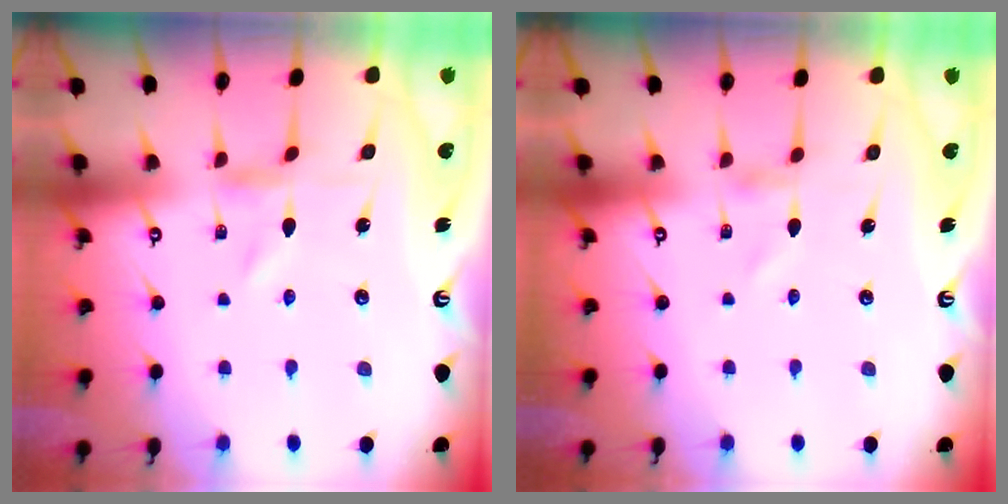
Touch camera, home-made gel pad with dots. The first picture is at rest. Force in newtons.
{"total": 0.6, "press": 0.6, "slide": 0.1}